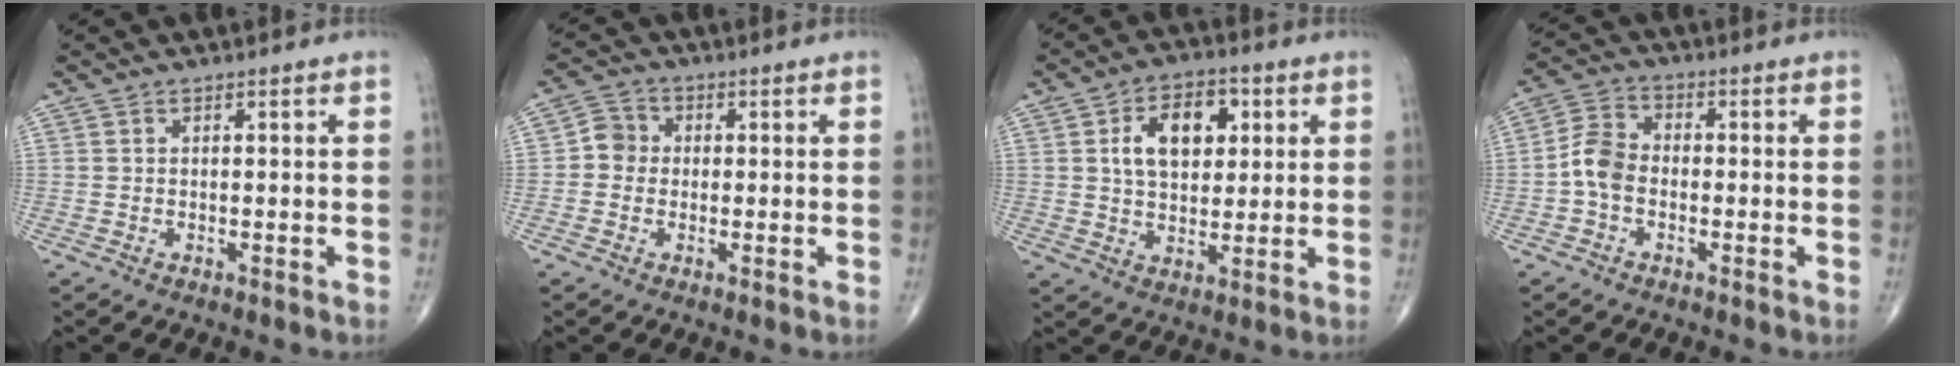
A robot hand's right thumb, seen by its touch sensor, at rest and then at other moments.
{"total": 3.9, "force": [-0.3, 3.6, 1.4], "torque": [-0.003, 0.010, -0.015]}
{"total": 11.4, "force": [3.0, 7.1, 8.4], "torque": [-0.108, 0.001, 0.049]}
{"total": 5.8, "force": [-1.5, 4.1, 3.9], "torque": [-0.072, 0.021, -0.042]}